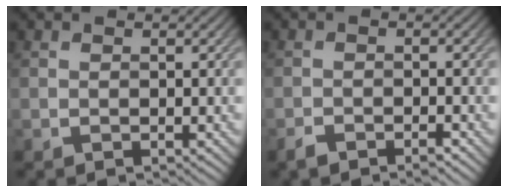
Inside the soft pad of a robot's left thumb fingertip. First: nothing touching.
{"total": 2.2, "force": [-1.8, 0.6, 1.1], "torque": [-0.018, 0.000, -0.035]}